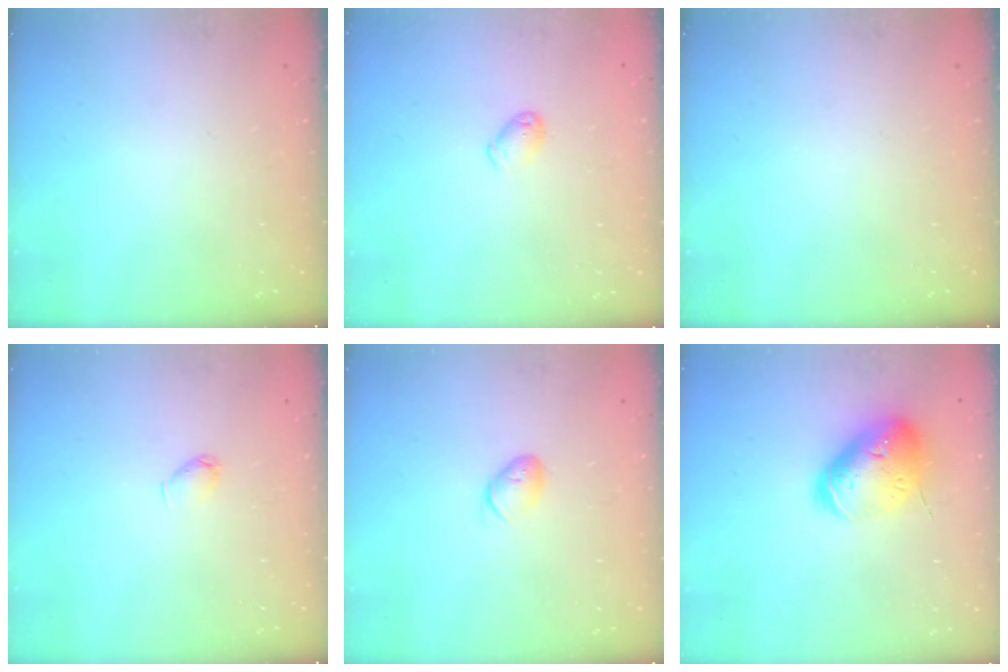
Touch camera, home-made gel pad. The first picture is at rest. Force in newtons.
{"total": 4.9, "press": 4.9, "slide": 0.7}
{"total": 0.0}
{"total": 3.0, "press": 3.0, "slide": 0.3}
{"total": 6.4, "press": 6.3, "slide": 1.2}
{"total": 18.4, "press": 18.2, "slide": 2.7}